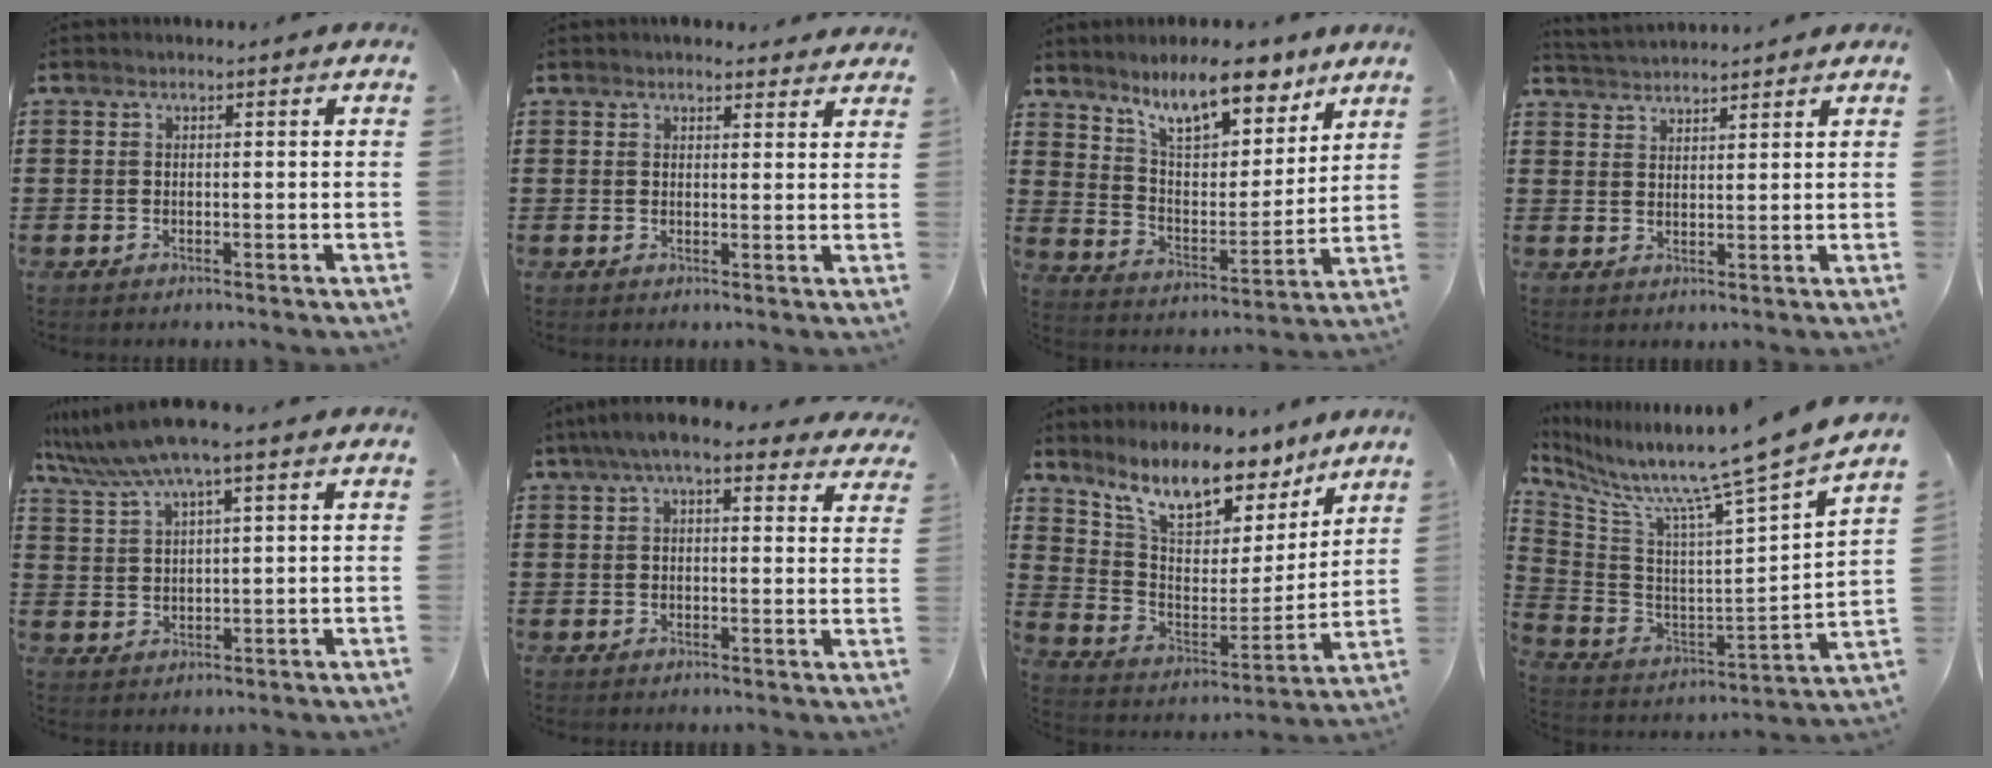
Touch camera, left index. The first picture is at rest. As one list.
[{"total": 2.3, "force": [2.2, 0.5, 0.3], "torque": [-0.003, -0.004, 0.041]}, {"total": 11.3, "force": [8.9, 3.5, 6.0], "torque": [-0.112, -0.038, 0.157]}, {"total": 2.7, "force": [2.7, -0.2, -0.2], "torque": [-0.004, -0.007, 0.052]}, {"total": 6.8, "force": [4.8, 0.2, 4.8], "torque": [-0.112, -0.016, 0.083]}, {"total": 6.5, "force": [4.7, 1.5, 4.2], "torque": [-0.095, -0.002, 0.084]}, {"total": 11.1, "force": [9.1, 3.6, 5.2], "torque": [-0.125, -0.054, 0.164]}, {"total": 9.3, "force": [8.2, -2.4, 3.8], "torque": [-0.098, -0.091, 0.116]}]